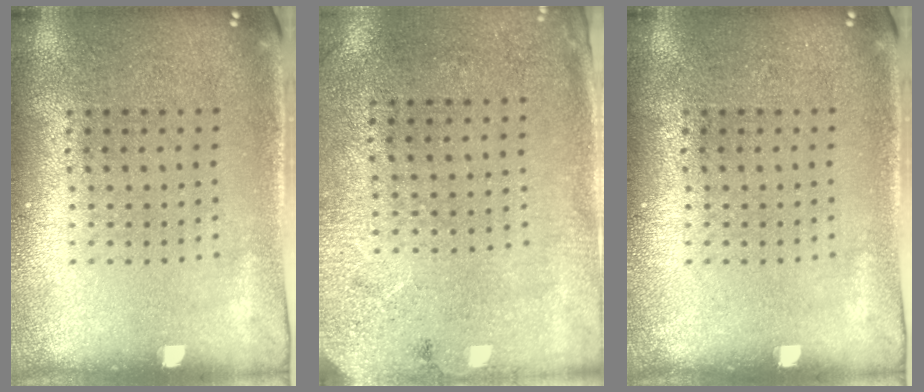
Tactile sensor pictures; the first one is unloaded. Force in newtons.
{"total": 2.6, "press": 2.1, "slide": 1.6}
{"total": 0.0}